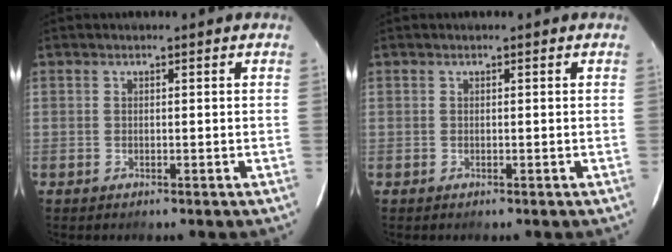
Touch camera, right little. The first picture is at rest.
{"total": 0.0}